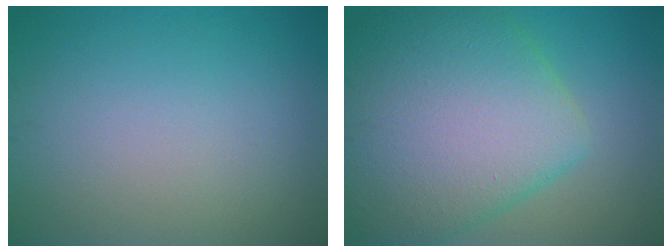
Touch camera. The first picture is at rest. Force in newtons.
{"total": 11.2, "press": 11.2, "slide": 0.4}